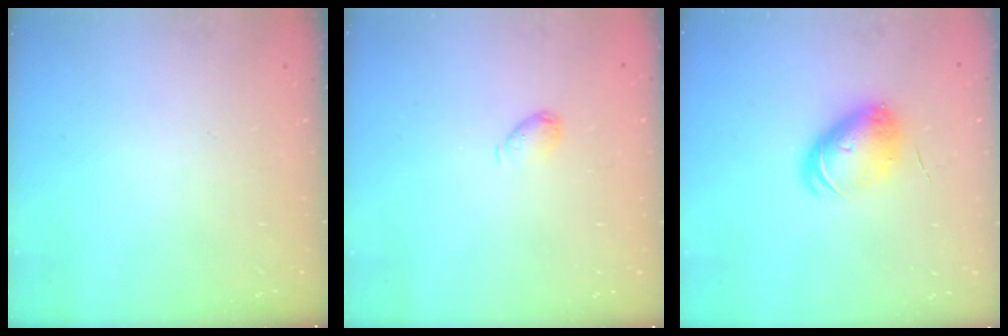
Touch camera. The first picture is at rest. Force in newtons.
{"total": 4.5, "press": 4.4, "slide": 0.8}
{"total": 8.0, "press": 7.9, "slide": 0.7}